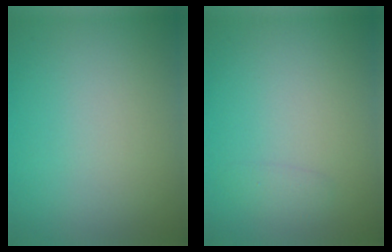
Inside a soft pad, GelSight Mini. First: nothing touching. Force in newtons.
{"total": 0.9, "press": 0.9, "slide": 0.1}